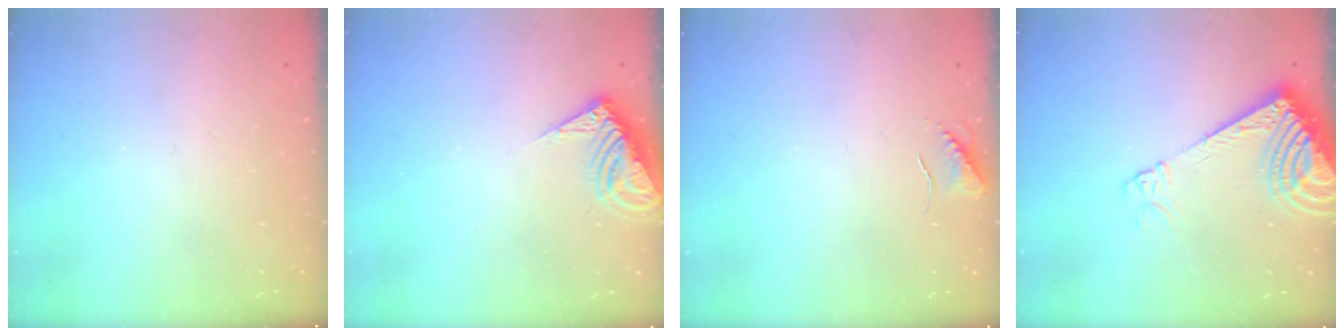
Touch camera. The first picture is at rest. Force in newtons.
{"total": 8.5, "press": 8.5, "slide": 0.5}
{"total": 5.7, "press": 5.6, "slide": 0.7}
{"total": 14.2, "press": 14.1, "slide": 2.0}